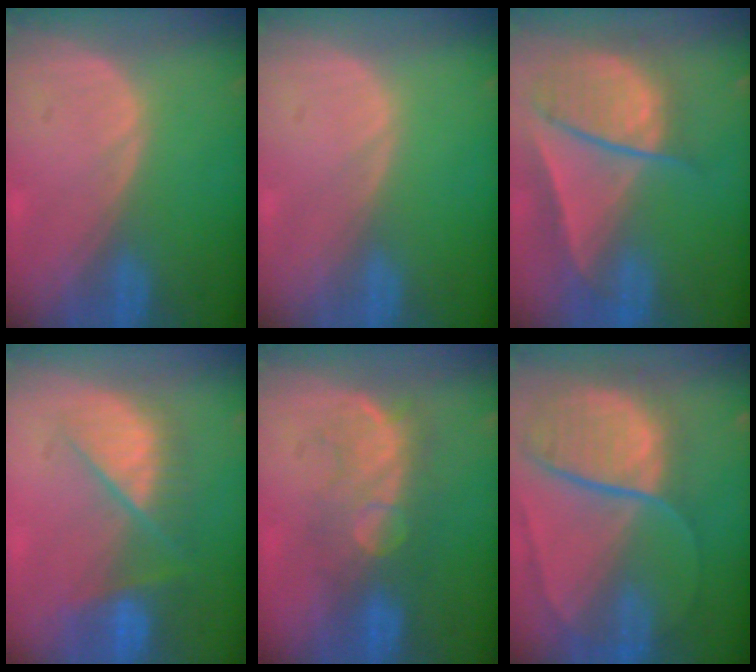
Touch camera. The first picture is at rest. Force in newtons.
{"total": 0.0}
{"total": 9.6, "press": 8.2, "slide": 4.9}
{"total": 8.6, "press": 7.9, "slide": 3.4}
{"total": 8.1, "press": 7.7, "slide": 2.3}
{"total": 10.8, "press": 9.0, "slide": 6.0}